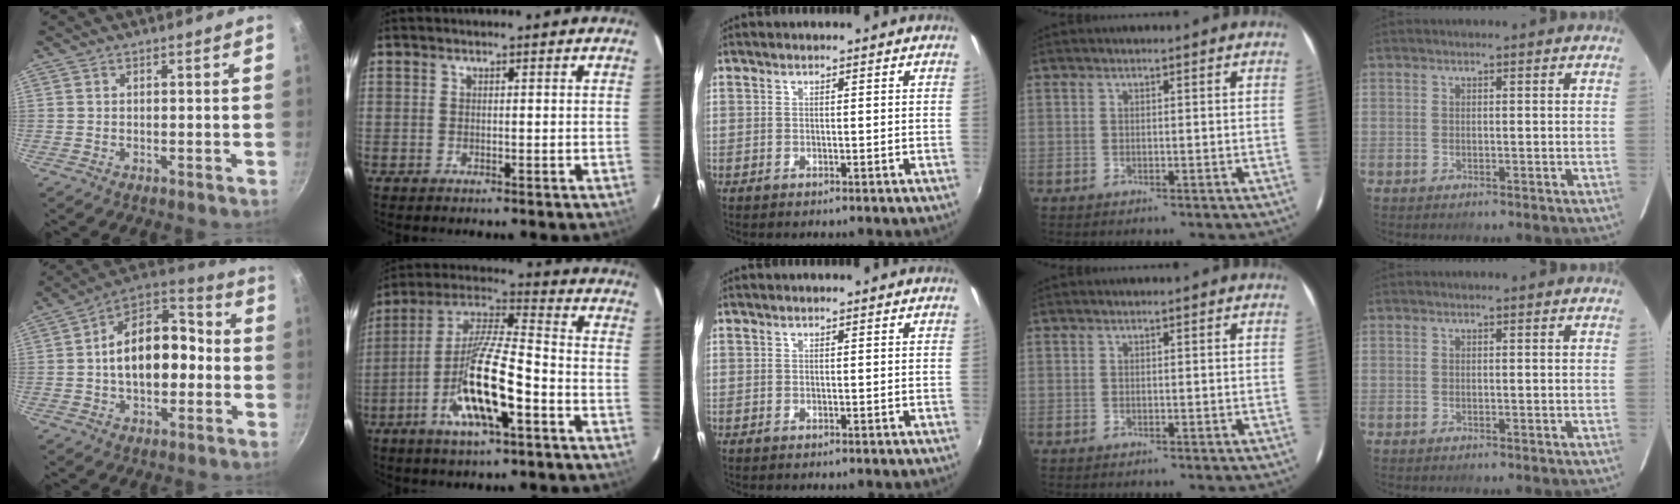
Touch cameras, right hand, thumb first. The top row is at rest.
{"thumb": {"total": 16.8, "force": [-1.0, 10.8, 12.9], "torque": [-0.167, 0.050, -0.030]}, "index": {"total": 15.7, "force": [-6.5, 3.3, 14.0], "torque": [-0.280, -0.011, -0.127]}}